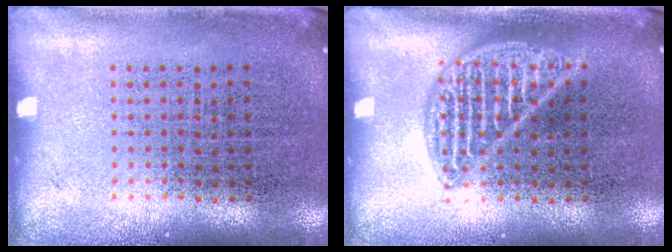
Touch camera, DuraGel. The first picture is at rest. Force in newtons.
{"total": 2.2, "press": 2.2, "slide": 0.2}